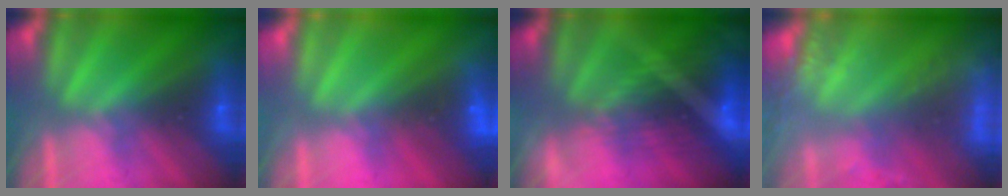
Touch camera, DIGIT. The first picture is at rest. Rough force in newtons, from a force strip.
{"total": 2.3}
{"total": 8.2}
{"total": 7.9}